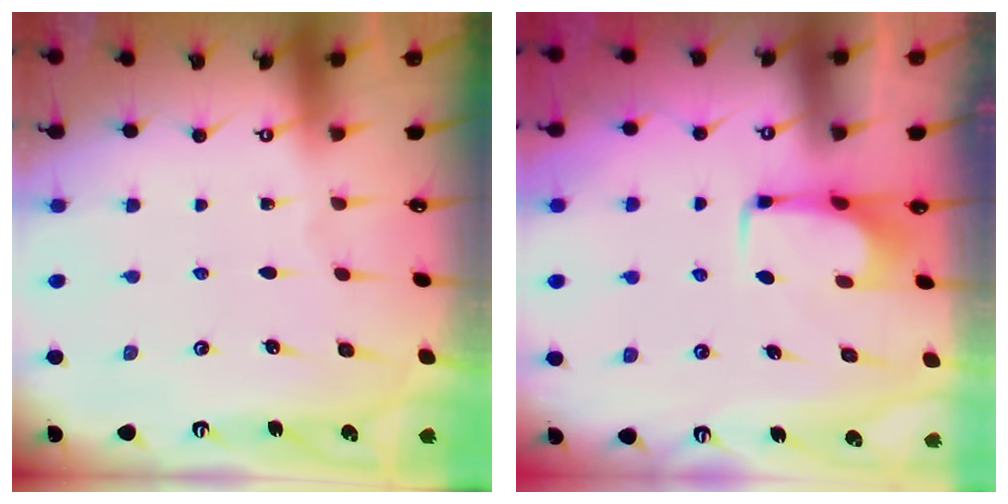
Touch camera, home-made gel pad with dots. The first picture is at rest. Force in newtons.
{"total": 1.7, "press": 1.6, "slide": 0.4}